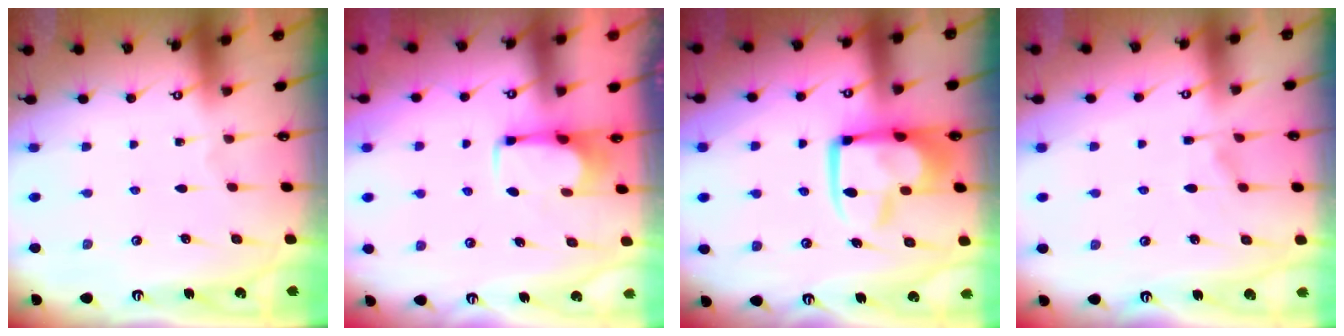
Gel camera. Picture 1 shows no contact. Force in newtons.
{"total": 3.0, "press": 2.9, "slide": 0.5}
{"total": 12.3, "press": 12.2, "slide": 1.5}
{"total": 1.4, "press": 0.2, "slide": 1.4}